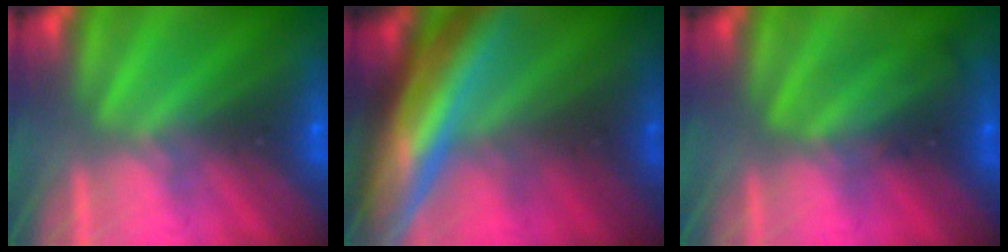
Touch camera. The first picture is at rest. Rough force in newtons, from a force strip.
{"total": 9.4}
{"total": 2.4}